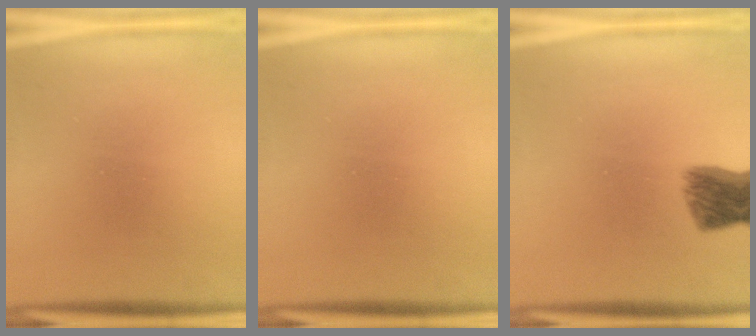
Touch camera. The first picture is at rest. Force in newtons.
{"total": 0.0}
{"total": 6.7}